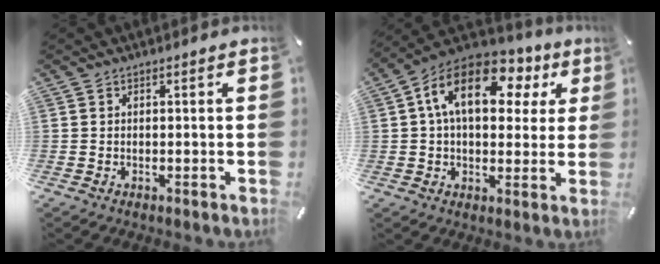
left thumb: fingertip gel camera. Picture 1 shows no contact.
{"total": 16.5, "force": [5.4, 10.1, 11.8], "torque": [-0.198, -0.004, 0.092]}